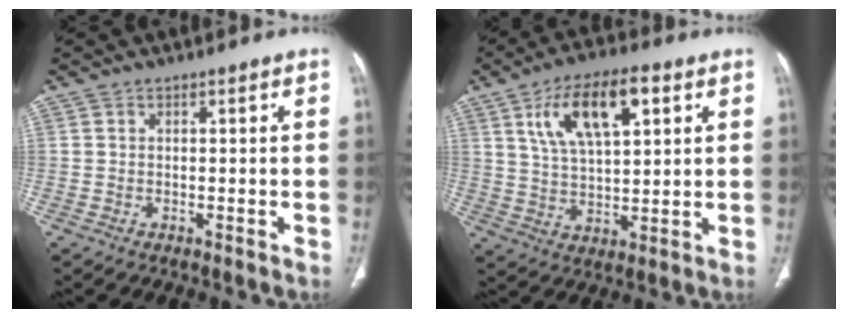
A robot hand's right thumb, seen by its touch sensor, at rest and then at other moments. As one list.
[{"total": 13.9, "force": [5.7, 6.1, 11.1], "torque": [-0.178, -0.005, 0.101]}]